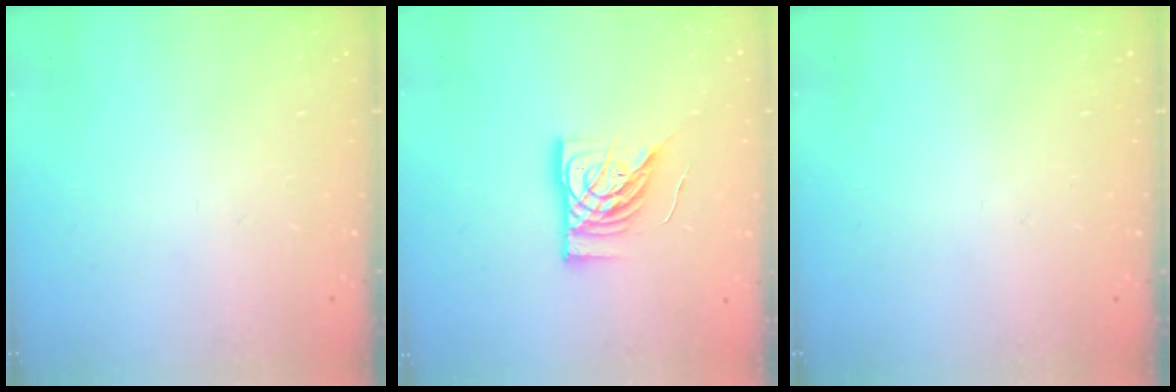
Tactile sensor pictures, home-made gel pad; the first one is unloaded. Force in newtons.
{"total": 15.1, "press": 15.0, "slide": 1.7}
{"total": 0.0}